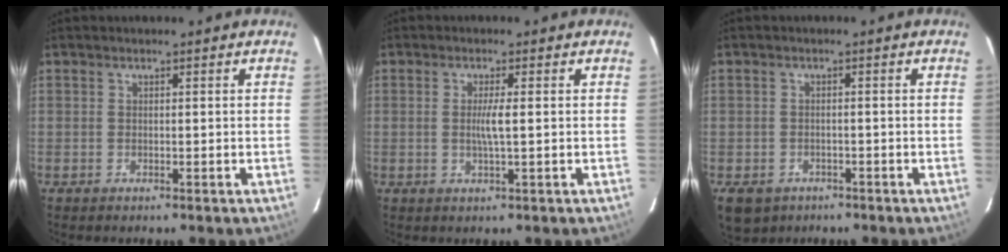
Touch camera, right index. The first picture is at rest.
{"total": 2.8, "force": [0.0, -0.3, 2.8], "torque": [-0.055, -0.003, 0.000]}
{"total": 8.0, "force": [-4.2, 6.4, 2.1], "torque": [-0.062, -0.002, -0.056]}